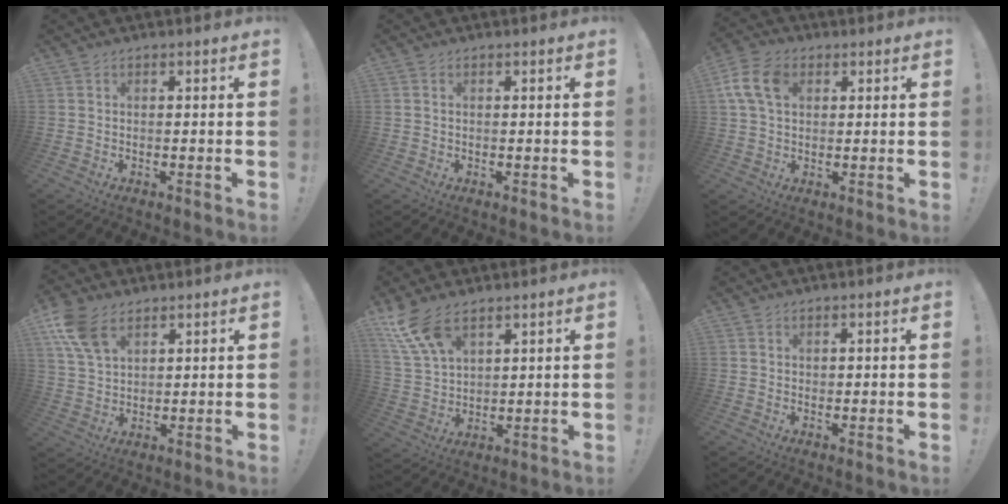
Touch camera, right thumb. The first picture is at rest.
{"total": 0.7, "force": [0.4, 0.3, 0.4], "torque": [-0.013, 0.003, 0.009]}
{"total": 10.6, "force": [3.2, 7.2, 7.2], "torque": [-0.136, 0.007, 0.064]}
{"total": 10.2, "force": [5.7, 5.9, 6.0], "torque": [-0.120, -0.014, 0.113]}
{"total": 10.9, "force": [7.3, 5.0, 6.4], "torque": [-0.135, -0.032, 0.142]}
{"total": 0.6, "force": [0.4, 0.5, 0.1], "torque": [-0.002, 0.001, 0.007]}